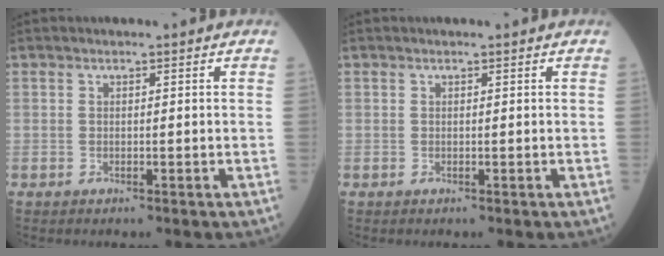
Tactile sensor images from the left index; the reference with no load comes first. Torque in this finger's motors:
{"motor_torque": [0.00, 0.00, 0.02, 0.00]}